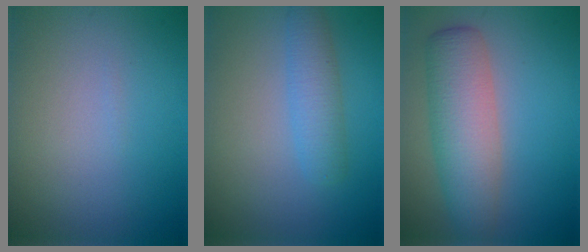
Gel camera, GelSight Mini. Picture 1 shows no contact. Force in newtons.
{"total": 2.8, "press": 2.8, "slide": 0.1}
{"total": 5.8, "press": 5.8, "slide": 0.2}